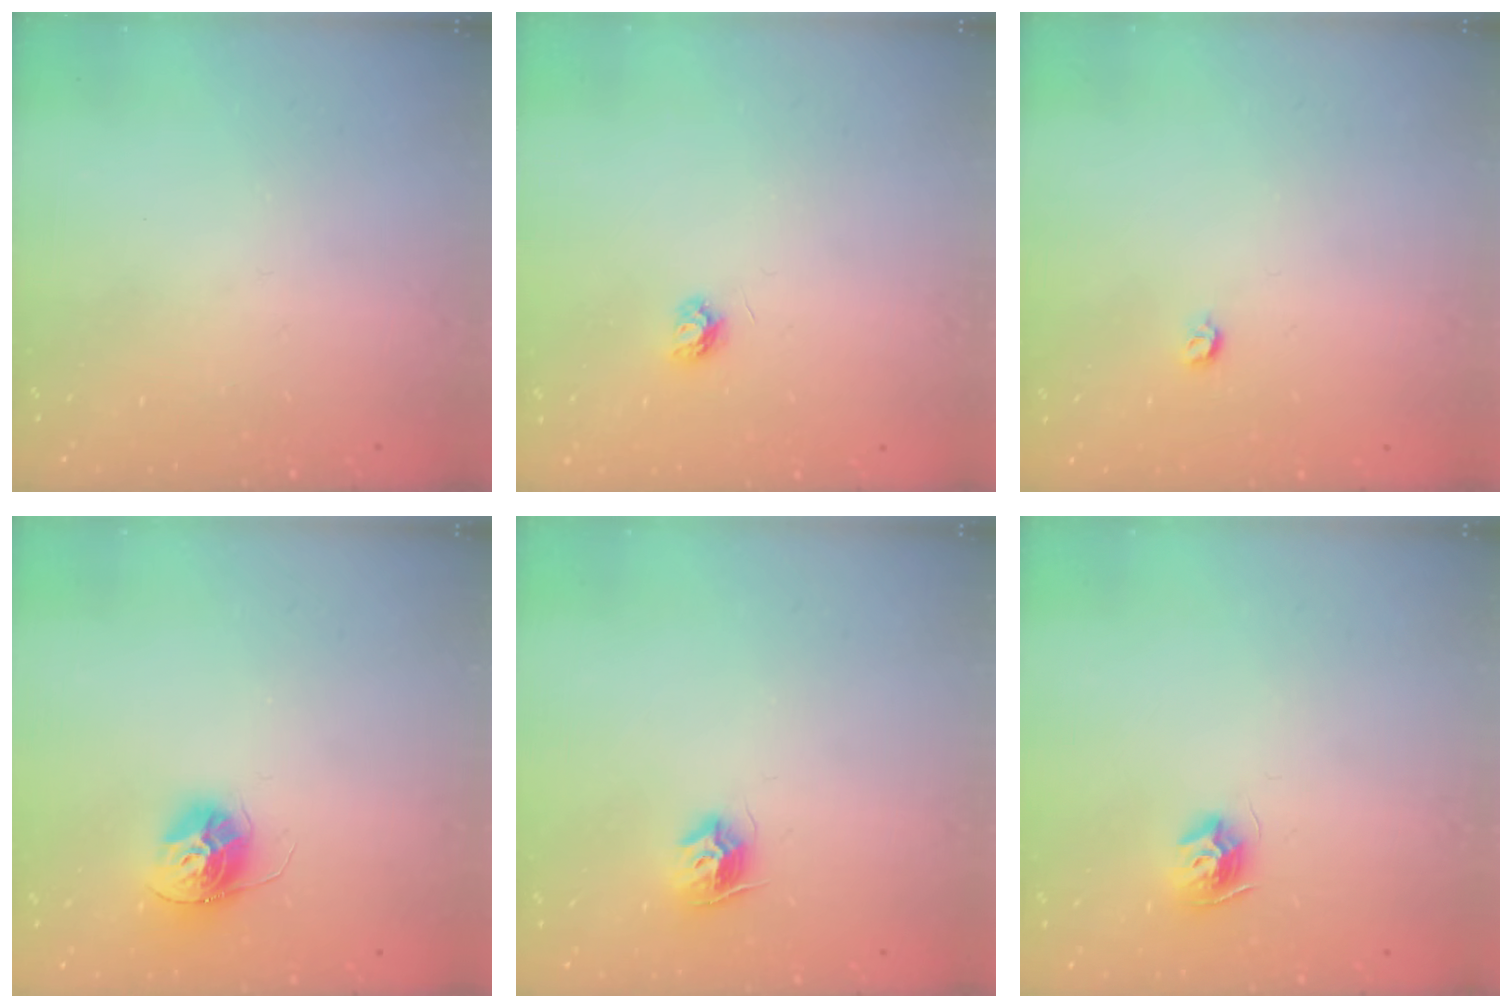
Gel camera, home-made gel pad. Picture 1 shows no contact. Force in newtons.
{"total": 3.9, "press": 3.8, "slide": 0.4}
{"total": 3.5, "press": 3.4, "slide": 0.6}
{"total": 12.3, "press": 12.2, "slide": 1.0}
{"total": 8.6, "press": 8.6, "slide": 0.3}
{"total": 8.3, "press": 8.3, "slide": 0.4}